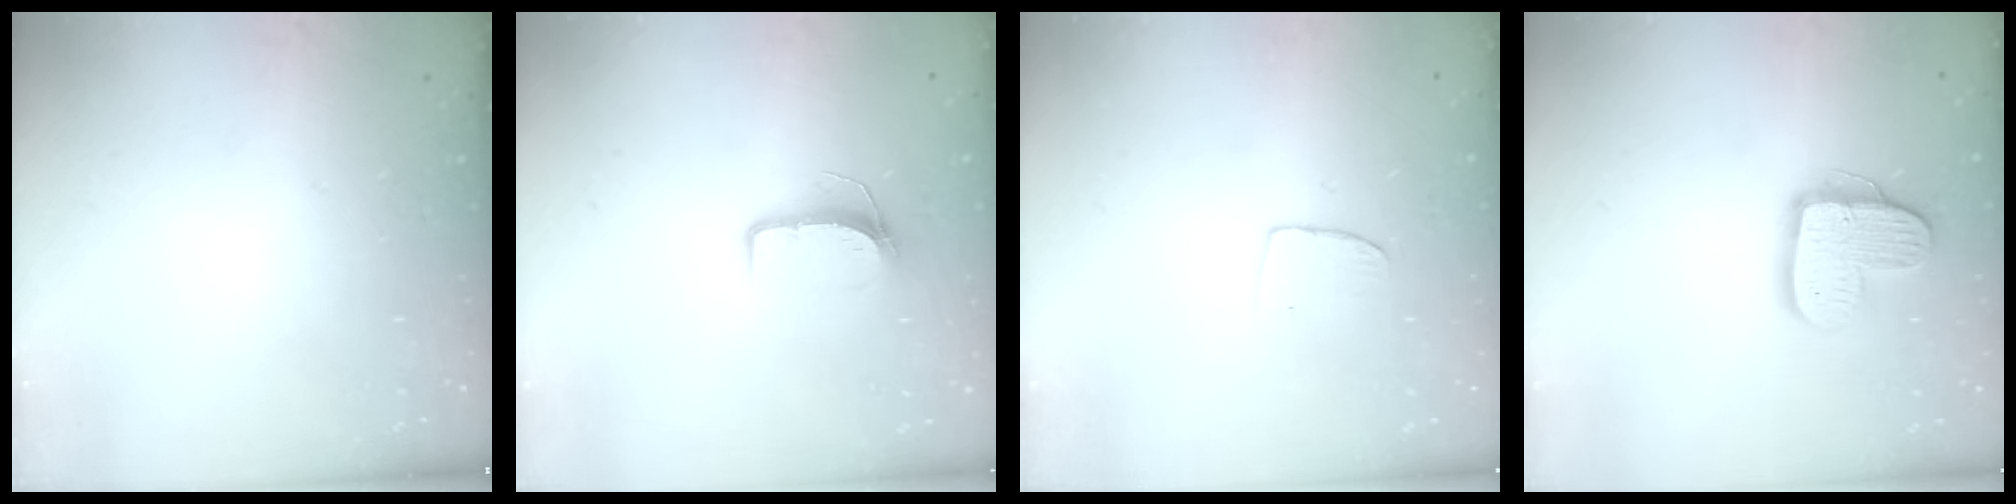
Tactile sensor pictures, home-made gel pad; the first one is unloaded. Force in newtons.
{"total": 7.0, "press": 7.0, "slide": 0.6}
{"total": 5.5, "press": 5.5, "slide": 0.4}
{"total": 14.1, "press": 14.0, "slide": 1.1}